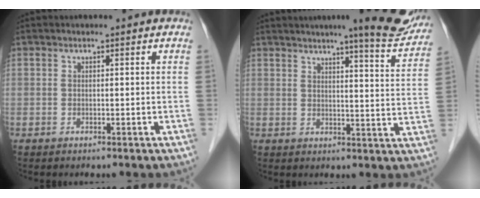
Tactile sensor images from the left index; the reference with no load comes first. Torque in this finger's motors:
{"motor_torque": [1.04, -1.09, 0.55, 0.06]}